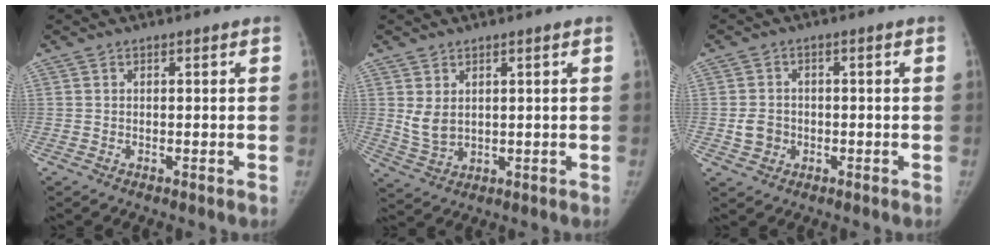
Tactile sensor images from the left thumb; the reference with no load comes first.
{"total": 4.5, "force": [1.3, 2.9, 3.1], "torque": [-0.051, -0.011, 0.039]}
{"total": 3.9, "force": [-0.9, 3.5, 1.6], "torque": [-0.017, 0.009, -0.012]}